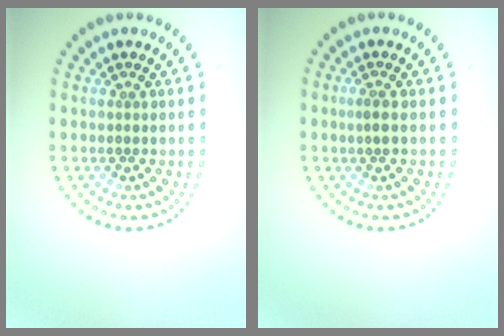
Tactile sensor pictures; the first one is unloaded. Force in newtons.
{"total": 0.8, "press": 0.6, "slide": 0.6}